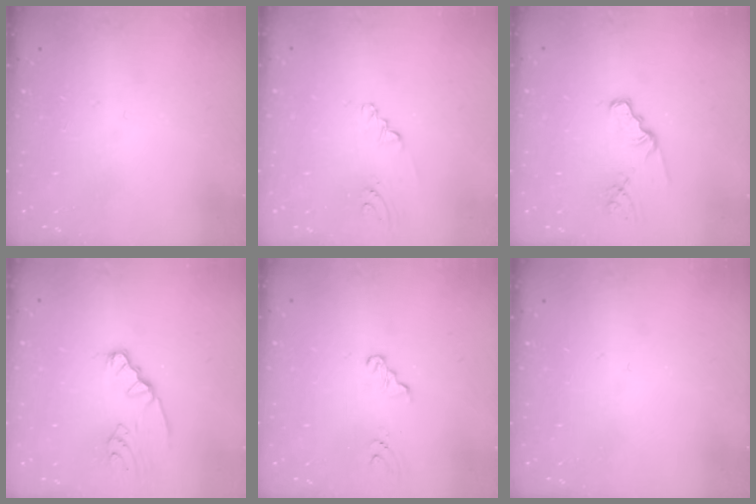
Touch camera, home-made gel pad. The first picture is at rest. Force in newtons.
{"total": 2.0, "press": 1.6, "slide": 1.2}
{"total": 2.2, "press": 2.2, "slide": 0.4}
{"total": 2.3, "press": 2.2, "slide": 0.3}
{"total": 2.7, "press": 2.3, "slide": 1.5}
{"total": 0.0}